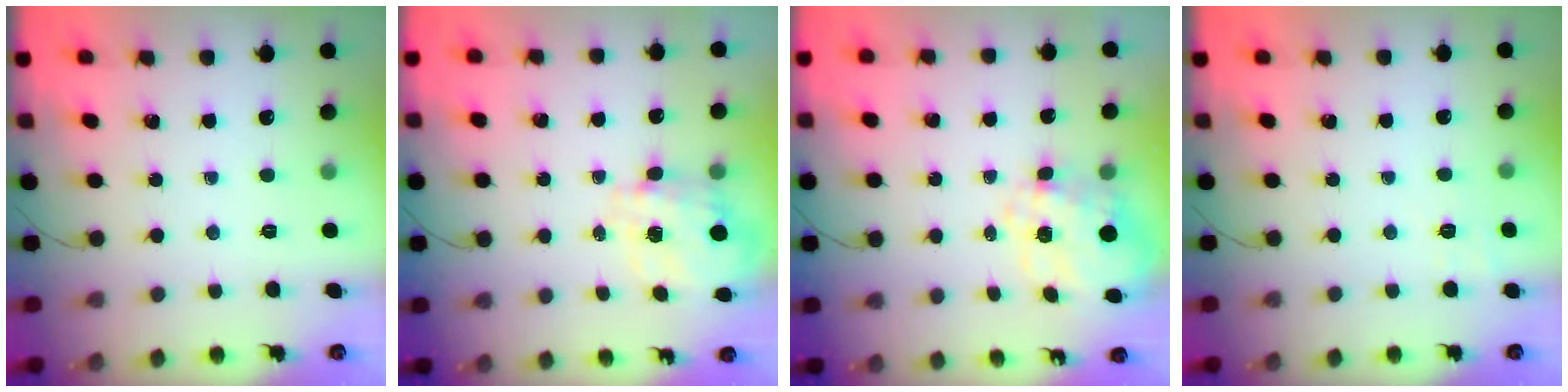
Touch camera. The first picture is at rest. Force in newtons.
{"total": 3.4, "press": 3.2, "slide": 1.0}
{"total": 10.1, "press": 9.9, "slide": 1.7}
{"total": 1.8, "press": 0.5, "slide": 1.7}